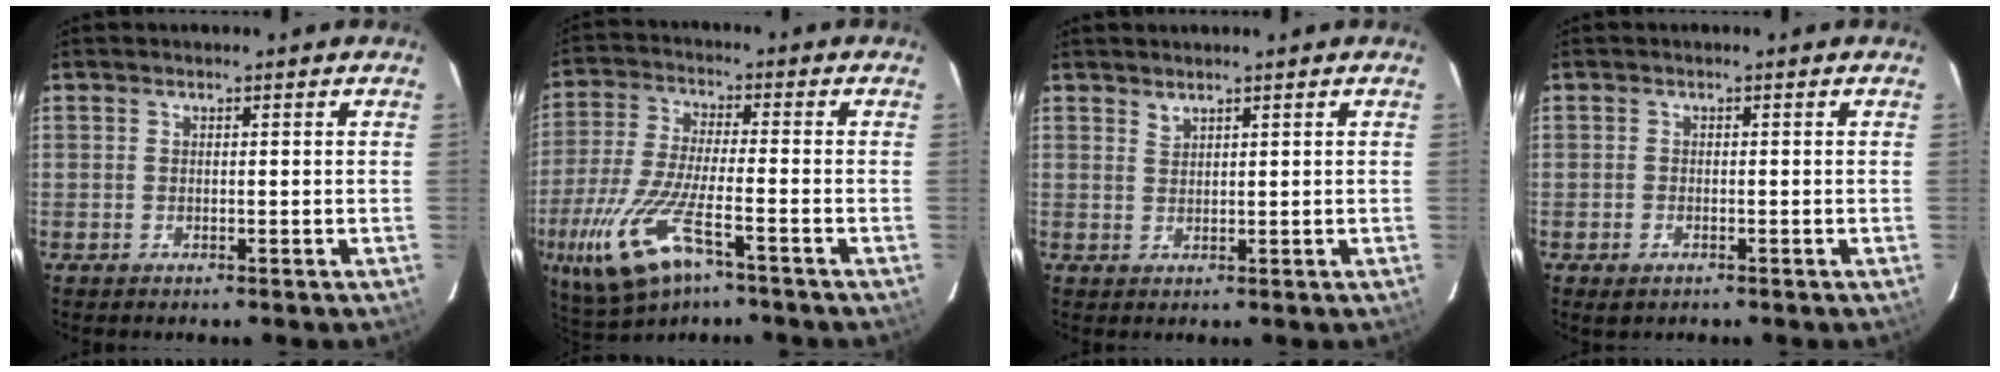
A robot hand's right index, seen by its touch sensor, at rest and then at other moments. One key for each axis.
{"total": 17.2, "fx": -8.5, "fy": 5.9, "fz": 13.7, "tx": -0.300, "ty": -0.043, "tz": -0.158}
{"total": 1.1, "fx": 1.1, "fy": 0.2, "fz": 0.2, "tx": -0.003, "ty": 0.000, "tz": 0.021}
{"total": 1.6, "fx": -1.0, "fy": 1.0, "fz": 0.8, "tx": -0.016, "ty": -0.004, "tz": -0.019}